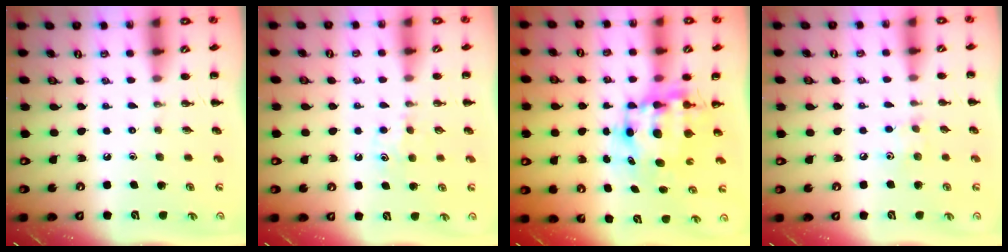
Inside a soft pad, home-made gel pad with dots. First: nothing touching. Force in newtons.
{"total": 4.9, "press": 4.7, "slide": 1.4}
{"total": 8.6, "press": 8.2, "slide": 2.3}
{"total": 6.4, "press": 6.2, "slide": 1.6}